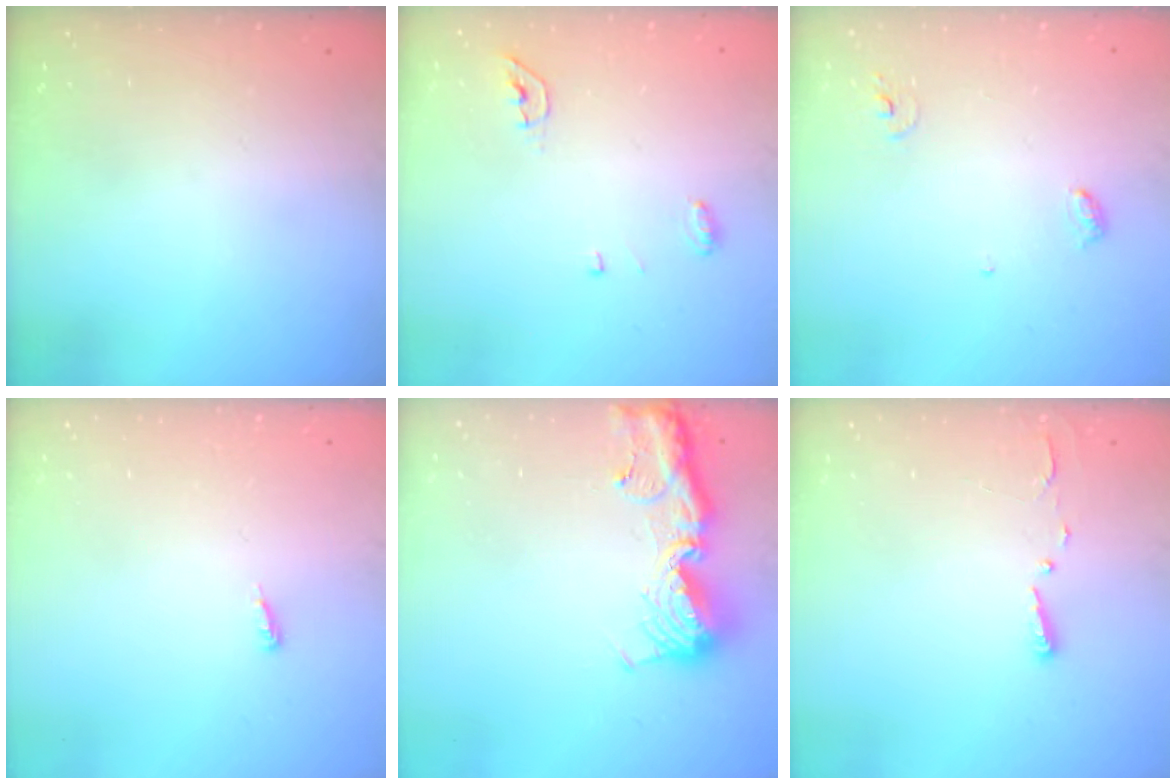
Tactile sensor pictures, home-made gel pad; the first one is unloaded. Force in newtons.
{"total": 4.3, "press": 4.2, "slide": 1.0}
{"total": 4.0, "press": 4.0, "slide": 0.3}
{"total": 3.5, "press": 3.5, "slide": 0.3}
{"total": 13.2, "press": 13.1, "slide": 1.3}
{"total": 2.7, "press": 2.7, "slide": 0.4}